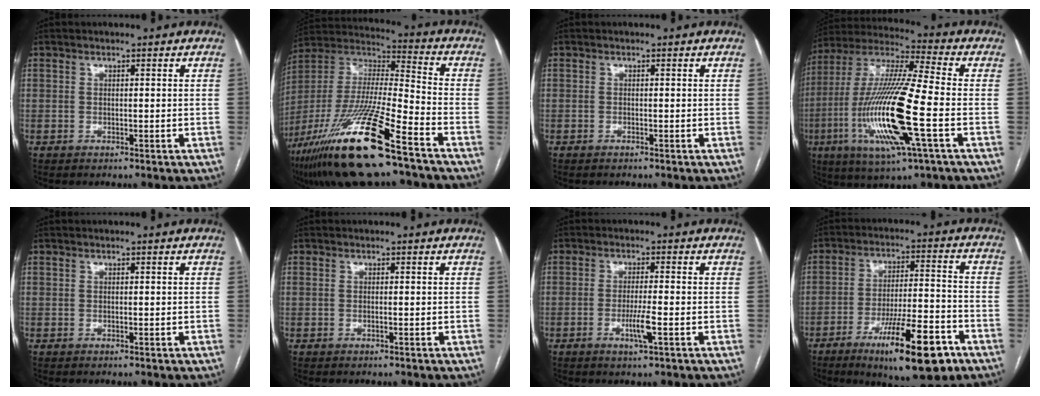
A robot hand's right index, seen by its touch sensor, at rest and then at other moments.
{"total": 23.6, "force": [-14.7, 2.0, 18.3], "torque": [-0.393, -0.050, -0.274]}
{"total": 0.0}
{"total": 20.5, "force": [-5.4, 1.7, 19.7], "torque": [-0.419, -0.022, -0.102]}
{"total": 0.0}
{"total": 0.0}
{"total": 3.8, "force": [-1.4, -0.1, 3.6], "torque": [-0.068, -0.007, -0.026]}
{"total": 15.7, "force": [-8.9, 2.6, 12.7], "torque": [-0.196, -0.010, -0.134]}